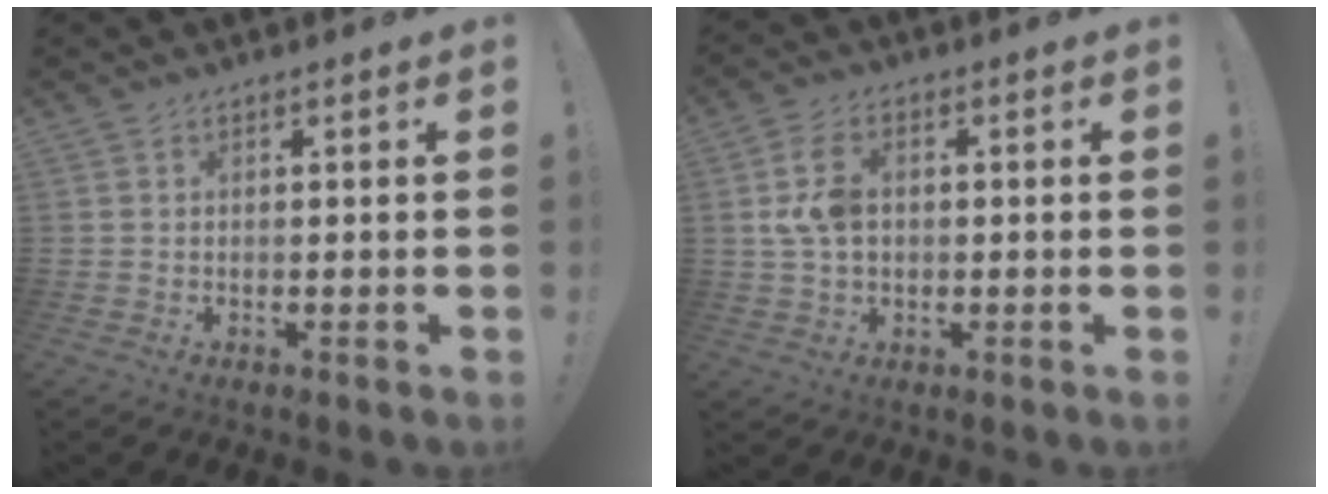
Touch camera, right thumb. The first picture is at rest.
{"total": 8.8, "force": [1.0, 5.9, 6.4], "torque": [-0.127, 0.009, 0.021]}